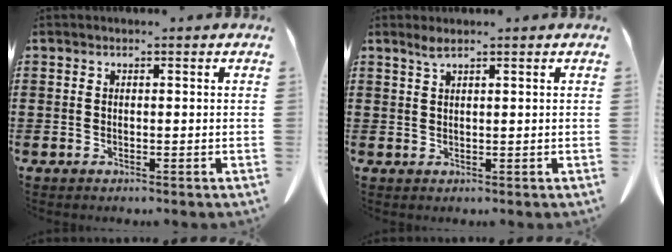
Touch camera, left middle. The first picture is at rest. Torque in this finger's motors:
{"motor_torque": [0.29, -0.05, 0.01, 0.02]}